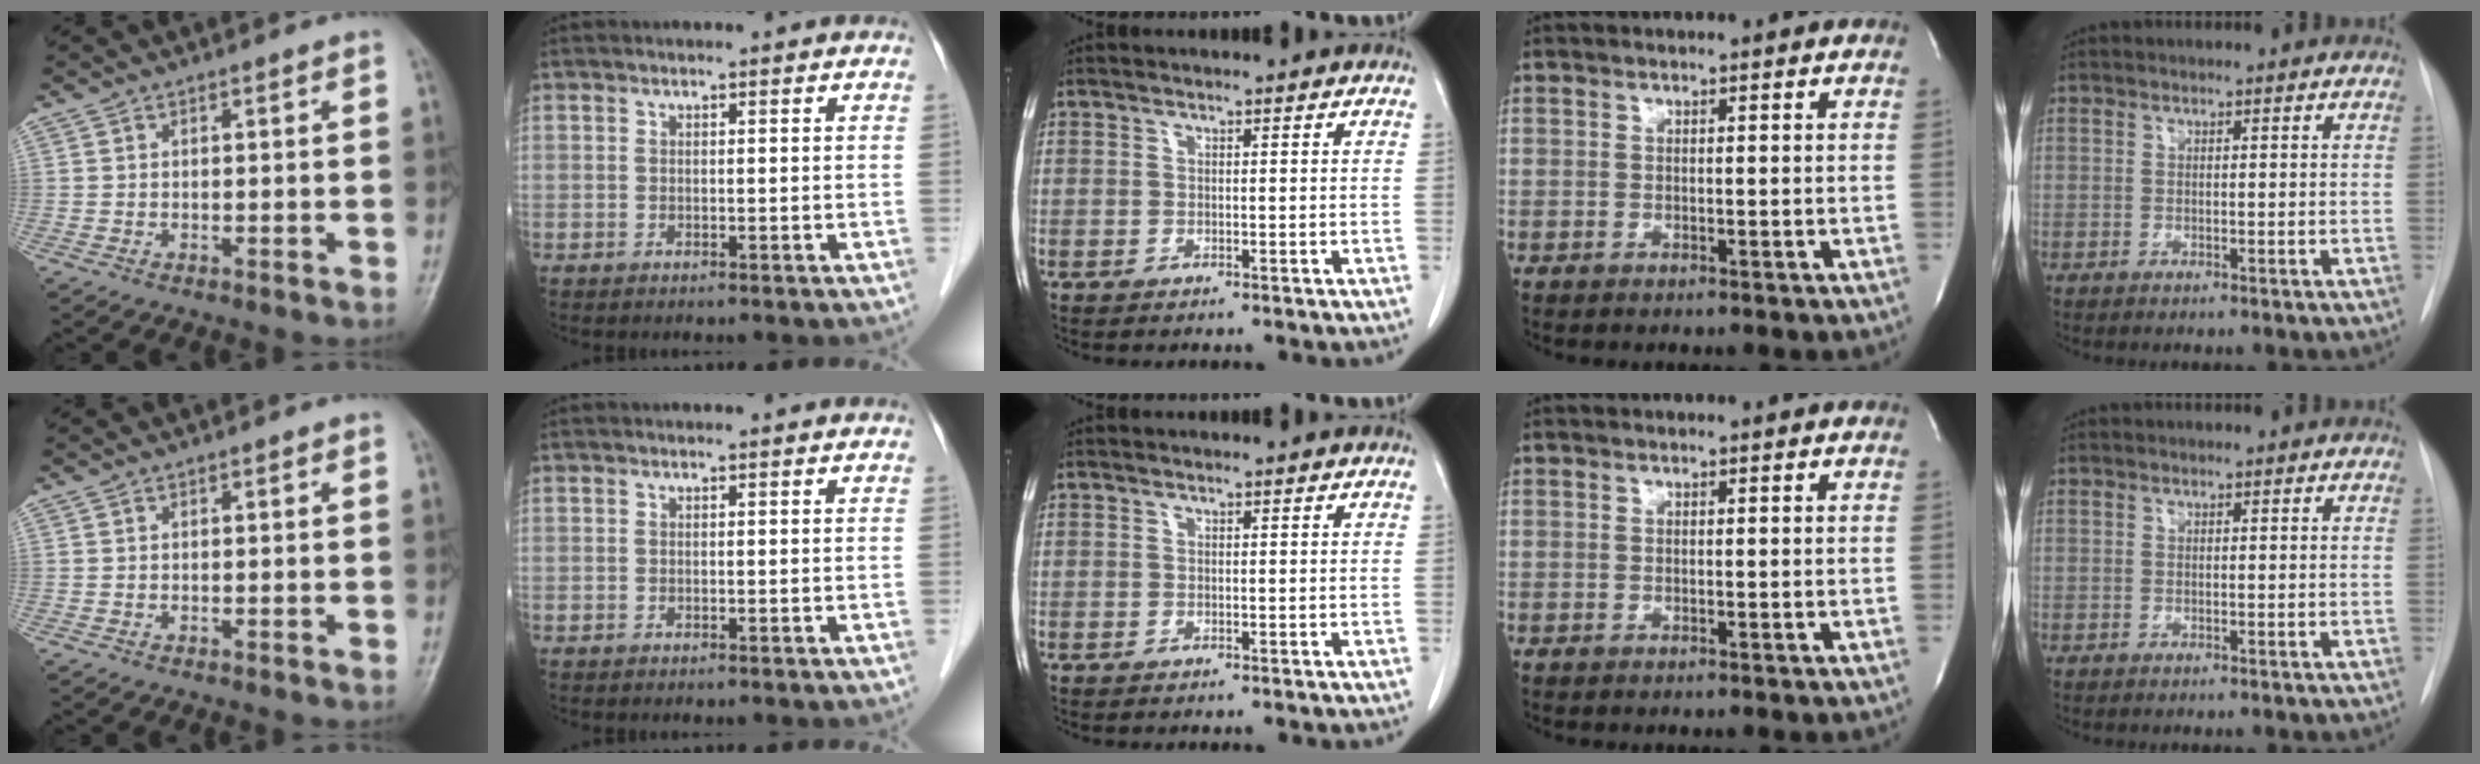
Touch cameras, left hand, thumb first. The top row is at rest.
{}